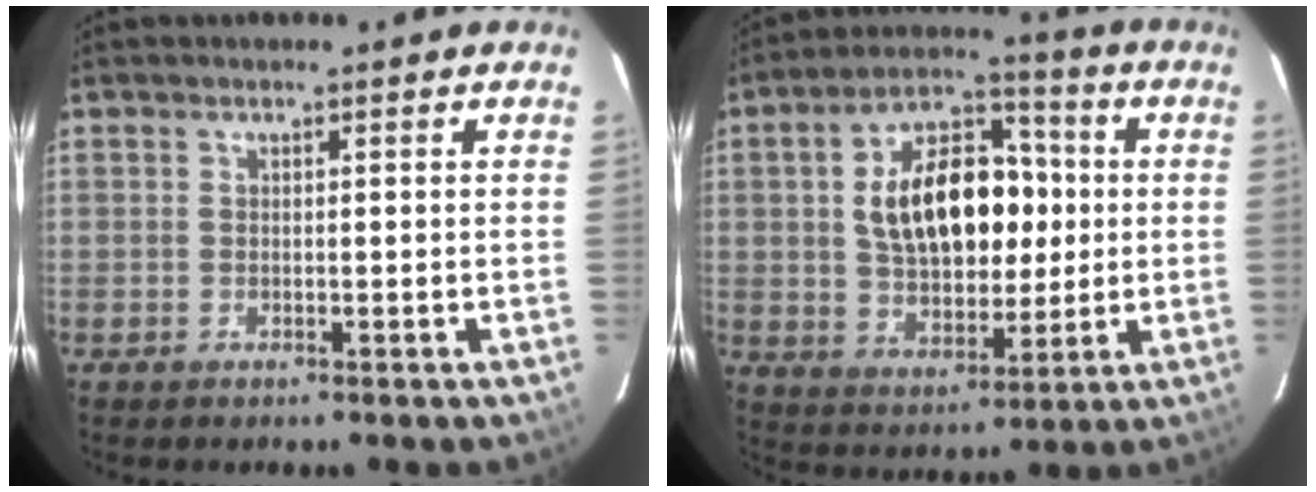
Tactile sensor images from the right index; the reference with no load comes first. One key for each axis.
{"total": 17.2, "fx": 1.9, "fy": 10.3, "fz": 13.6, "tx": -0.241, "ty": 0.031, "tz": 0.040}